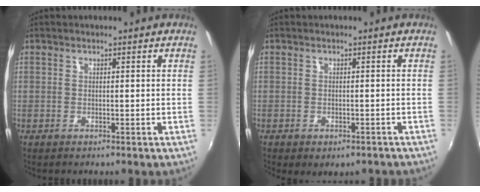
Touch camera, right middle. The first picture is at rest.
{"total": 4.0, "force": [-2.7, 2.0, 2.2], "torque": [-0.042, -0.022, -0.031]}